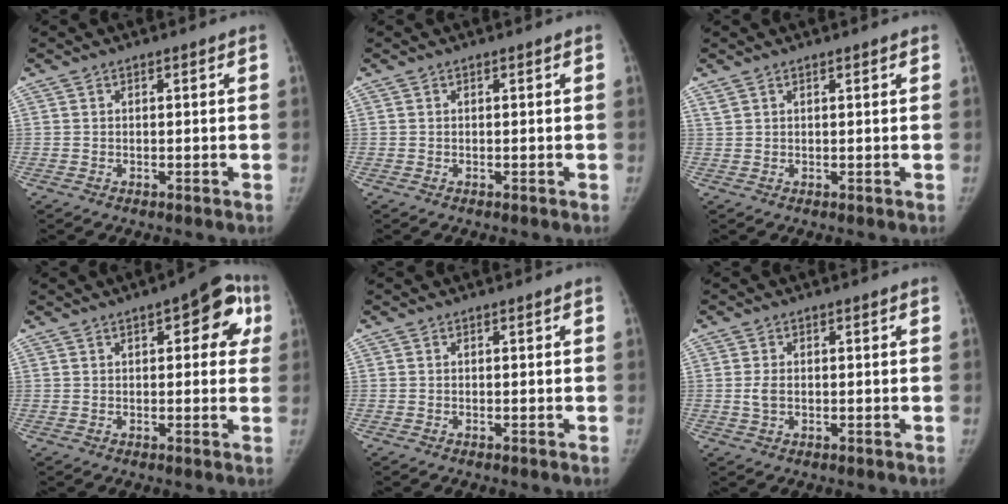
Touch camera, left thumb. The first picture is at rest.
{"total": 0.0}
{"total": 1.9, "force": [1.5, 0.6, 0.9], "torque": [-0.011, 0.003, 0.029]}
{"total": 10.4, "force": [3.7, 4.5, 8.6], "torque": [-0.055, 0.008, 0.033]}
{"total": 0.0}
{"total": 2.3, "force": [0.1, 1.6, 1.7], "torque": [-0.033, 0.000, 0.003]}